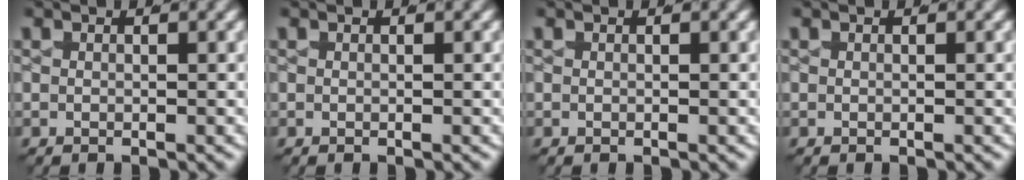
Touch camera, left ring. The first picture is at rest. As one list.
[{"total": 0.0}, {"total": 0.0}, {"total": 0.0}]